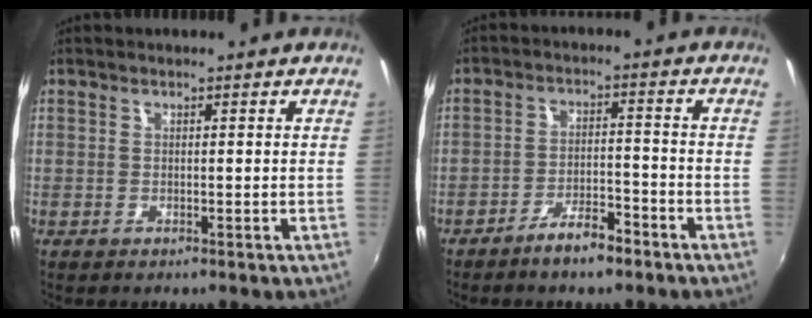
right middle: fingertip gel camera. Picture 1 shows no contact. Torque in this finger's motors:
{"motor_torque": [1.12, -1.02, 0.19, 0.03]}